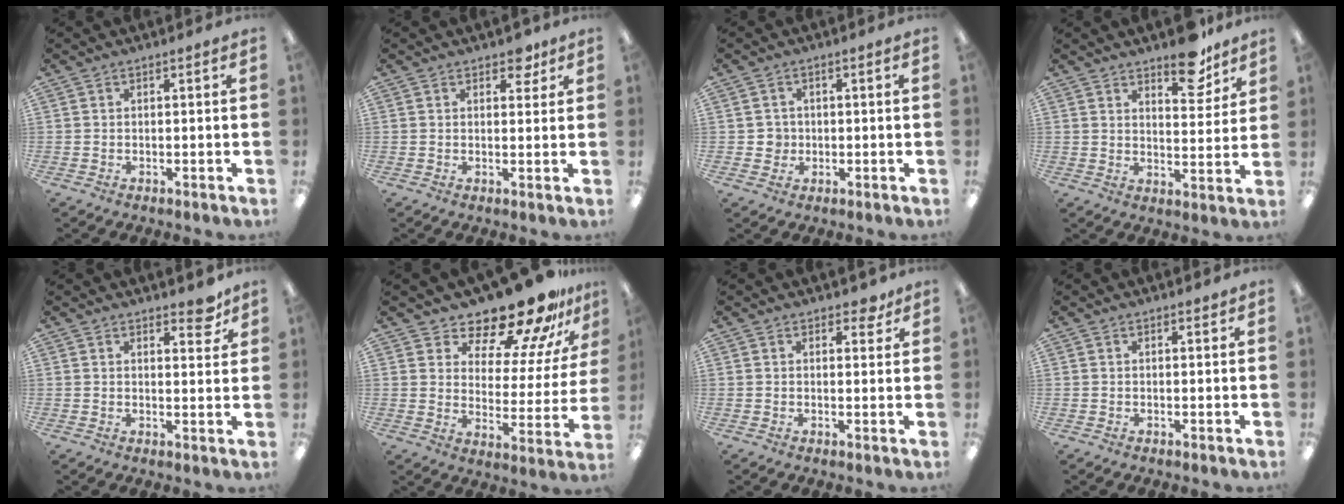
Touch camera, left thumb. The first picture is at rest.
{"total": 4.3, "force": [3.0, 2.4, 1.9], "torque": [-0.011, -0.009, 0.048]}
{"total": 2.8, "force": [-0.1, 2.8, 0.3], "torque": [-0.003, 0.002, -0.007]}
{"total": 9.8, "force": [7.7, 3.7, 4.7], "torque": [-0.041, -0.054, 0.130]}
{"total": 5.3, "force": [4.1, 2.2, 2.5], "torque": [-0.010, -0.027, 0.066]}
{"total": 18.6, "force": [16.4, 4.9, 7.2], "torque": [-0.107, -0.136, 0.276]}
{"total": 3.0, "force": [2.3, 1.6, 1.1], "torque": [-0.002, -0.006, 0.037]}
{"total": 0.8, "force": [0.7, 0.3, 0.2], "torque": [0.005, -0.003, 0.012]}